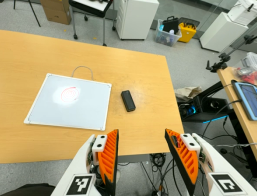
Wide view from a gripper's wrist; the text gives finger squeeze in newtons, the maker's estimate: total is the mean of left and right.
{"total": 0.0}